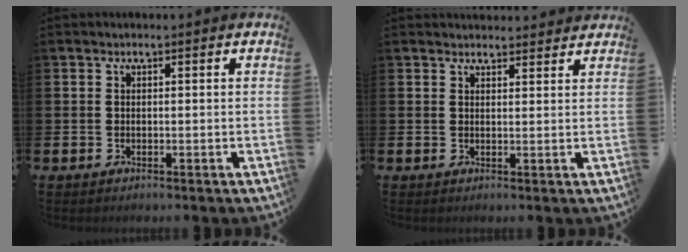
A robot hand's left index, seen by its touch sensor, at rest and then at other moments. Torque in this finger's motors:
{"motor_torque": [0.56, -0.53, 0.14, 0.01]}